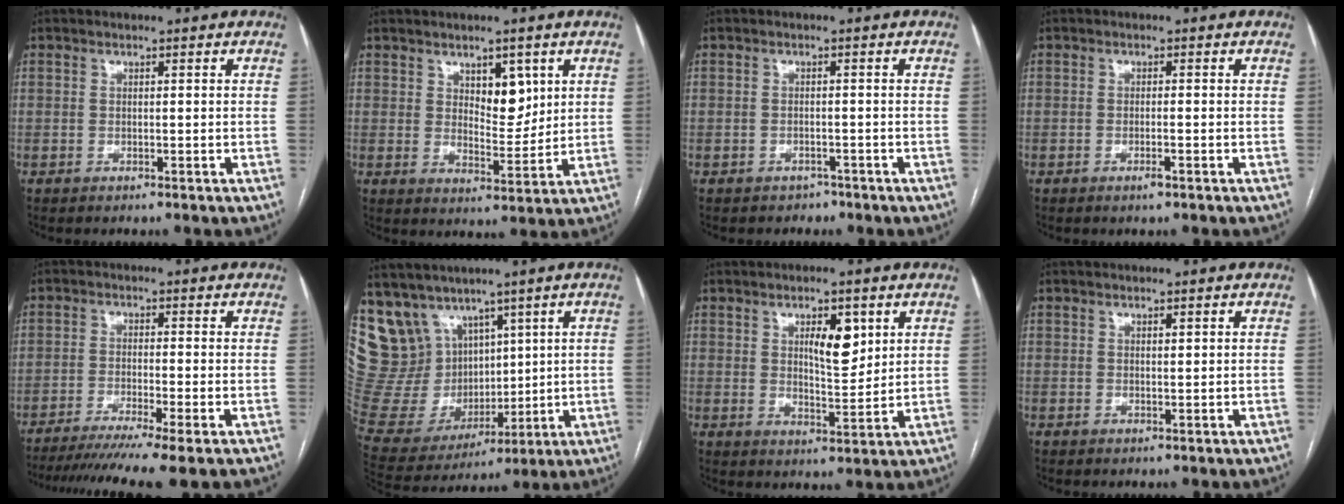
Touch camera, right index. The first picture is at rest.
{"total": 6.0, "force": [2.7, 3.0, 4.4], "torque": [-0.066, -0.003, 0.048]}
{"total": 1.8, "force": [-1.4, 1.2, -0.1], "torque": [-0.008, 0.005, -0.021]}
{"total": 1.5, "force": [-0.9, 0.0, 1.2], "torque": [-0.023, -0.002, -0.016]}
{"total": 10.9, "force": [-8.6, -1.1, 6.6], "torque": [-0.093, -0.024, -0.133]}
{"total": 19.3, "force": [11.0, 14.3, 6.8], "torque": [-0.170, 0.061, 0.241]}
{"total": 6.5, "force": [2.7, 2.4, 5.4], "torque": [-0.087, -0.002, 0.048]}
{"total": 0.7, "force": [0.4, 0.2, 0.6], "torque": [-0.010, -0.002, 0.006]}